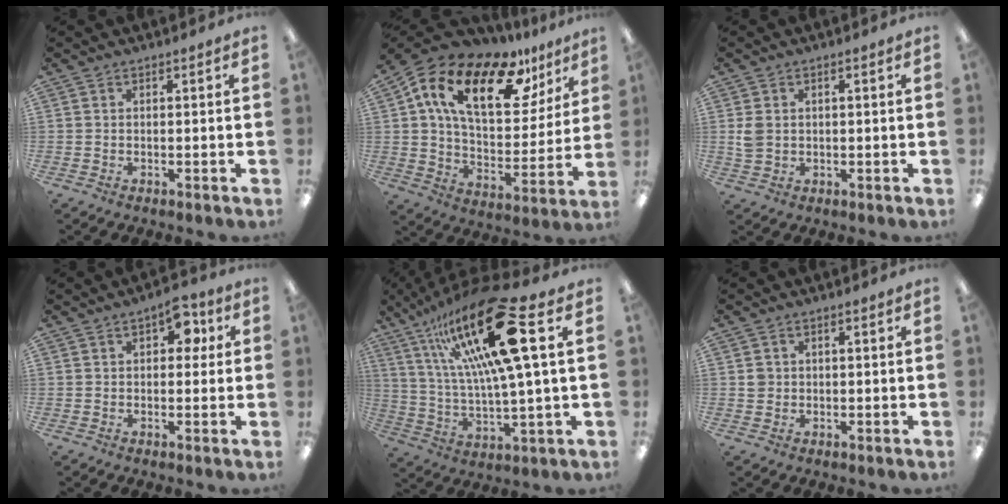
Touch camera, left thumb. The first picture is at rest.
{"total": 21.0, "force": [11.9, 10.1, 14.1], "torque": [-0.254, -0.057, 0.205]}
{"total": 3.4, "force": [0.4, 2.6, 2.2], "torque": [-0.036, 0.004, 0.005]}
{"total": 7.4, "force": [2.7, 4.1, 5.5], "torque": [-0.061, -0.007, 0.040]}
{"total": 25.8, "force": [12.1, 6.1, 22.0], "torque": [-0.401, -0.059, 0.185]}
{"total": 2.0, "force": [0.2, 1.9, 0.6], "torque": [-0.006, 0.002, 0.001]}